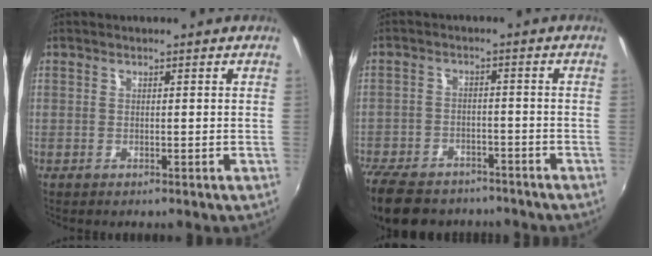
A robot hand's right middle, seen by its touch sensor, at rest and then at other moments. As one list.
[{"total": 16.4, "force": [-12.9, 7.7, 6.6], "torque": [-0.177, -0.009, -0.202]}]